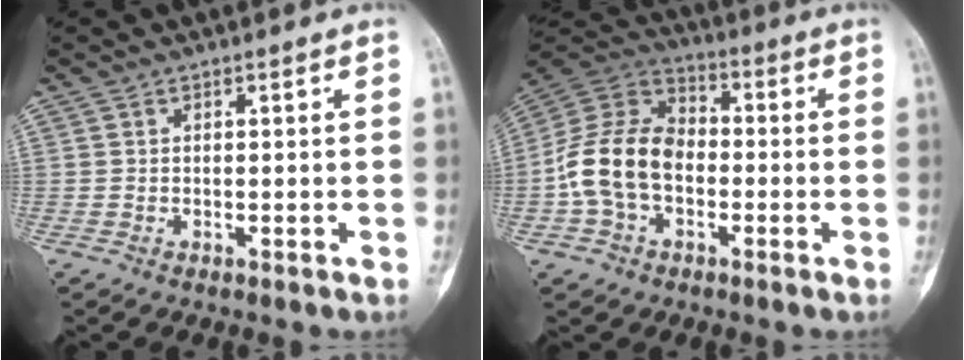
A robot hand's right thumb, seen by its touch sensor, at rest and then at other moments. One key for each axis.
{"total": 14.7, "fx": -2.6, "fy": 10.4, "fz": 10.1, "tx": -0.185, "ty": 0.039, "tz": -0.056}